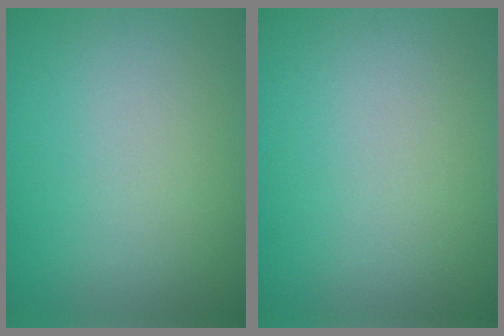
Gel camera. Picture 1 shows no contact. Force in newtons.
{"total": 0.0}